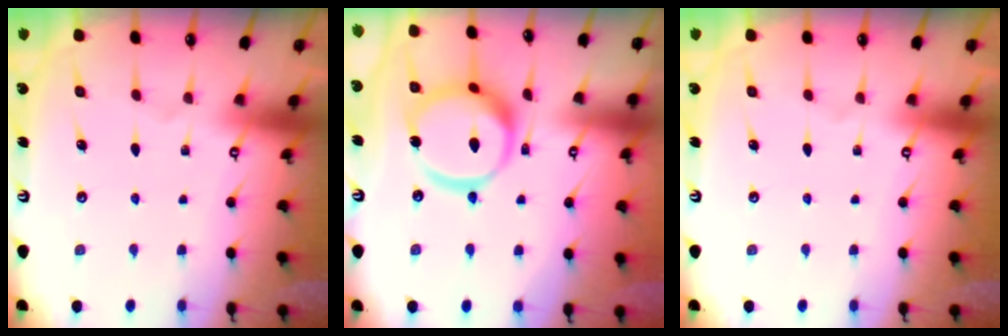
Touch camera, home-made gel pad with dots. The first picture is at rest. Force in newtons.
{"total": 14.5, "press": 14.5, "slide": 1.2}
{"total": 0.0}